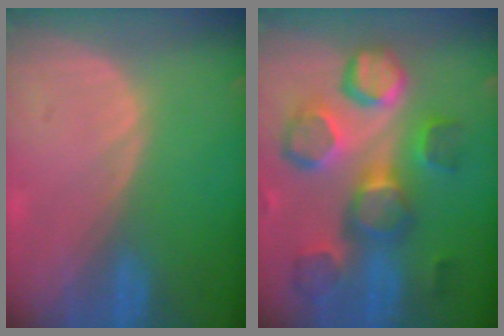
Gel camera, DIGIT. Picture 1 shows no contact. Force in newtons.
{"total": 11.9, "press": 10.9, "slide": 4.6}